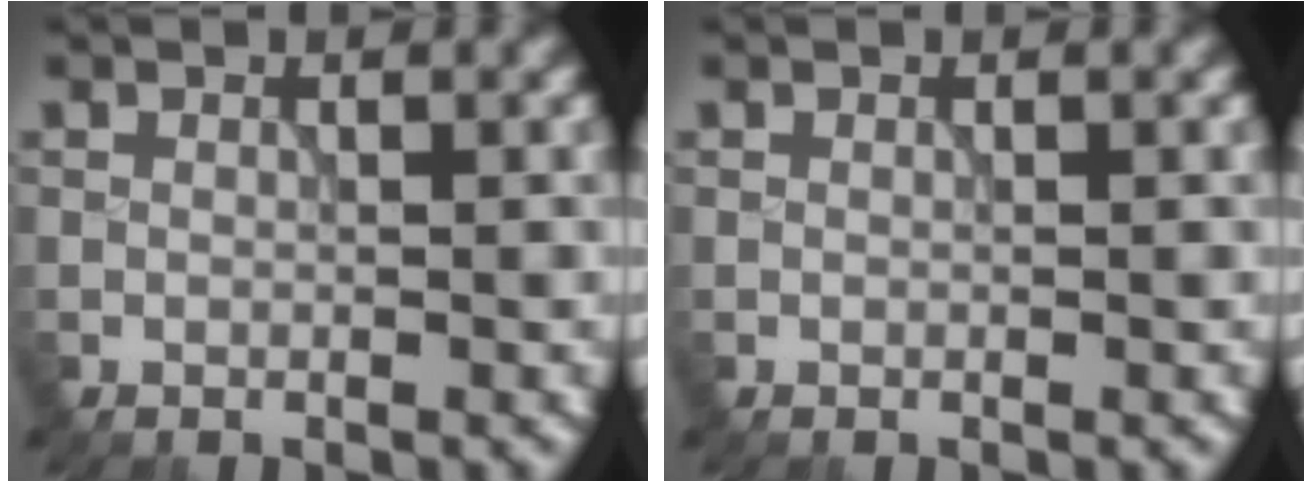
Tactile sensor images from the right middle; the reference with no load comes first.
{"total": 0.0}